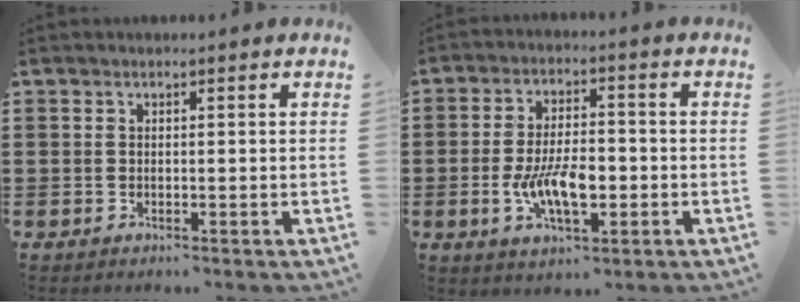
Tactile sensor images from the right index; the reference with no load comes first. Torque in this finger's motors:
{"motor_torque": [2.14, 0.00, 0.64, 0.21]}